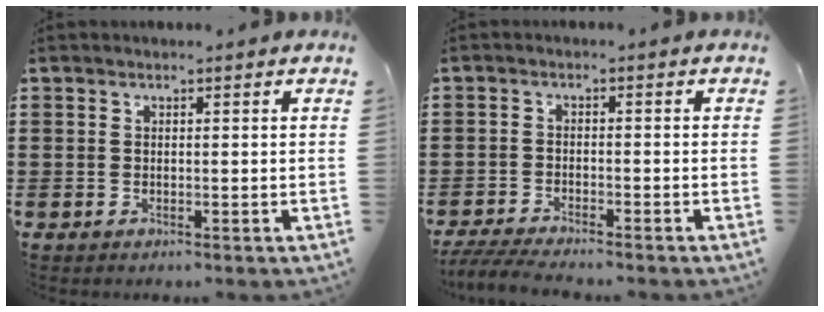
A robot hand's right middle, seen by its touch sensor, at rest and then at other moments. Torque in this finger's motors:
{"motor_torque": [0.92, -0.02, 0.14, 0.04]}